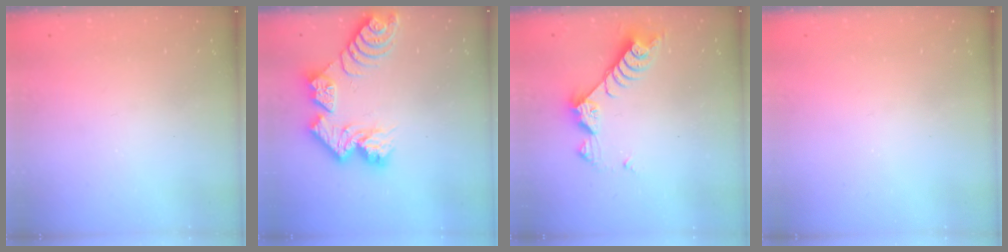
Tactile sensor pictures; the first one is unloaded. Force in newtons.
{"total": 12.7, "press": 12.6, "slide": 1.0}
{"total": 7.6, "press": 7.6, "slide": 0.6}
{"total": 0.0}